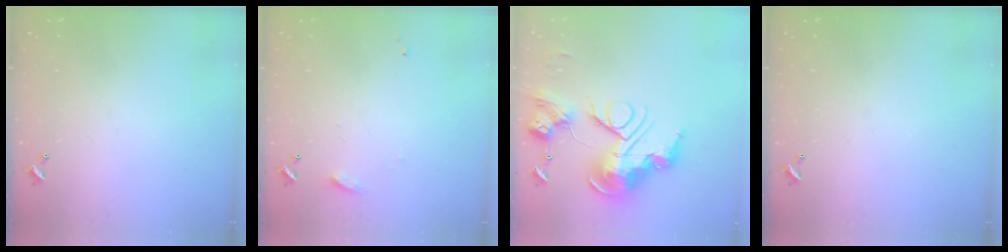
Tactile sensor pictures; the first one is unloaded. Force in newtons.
{"total": 7.2, "press": 7.2, "slide": 0.7}
{"total": 0.7, "press": 0.7, "slide": 0.0}
{"total": 0.0}